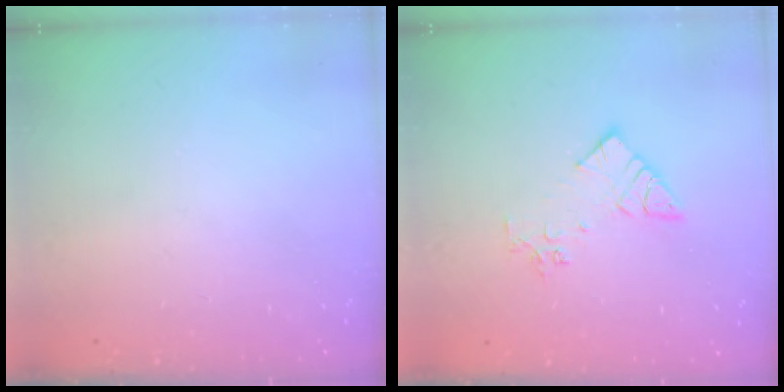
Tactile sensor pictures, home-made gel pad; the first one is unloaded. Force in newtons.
{"total": 8.8, "press": 8.8, "slide": 0.7}